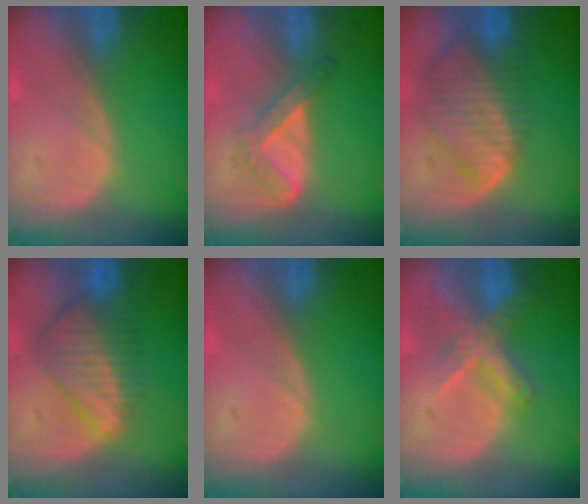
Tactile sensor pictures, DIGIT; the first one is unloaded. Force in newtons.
{"total": 4.5, "press": 4.2, "slide": 1.6}
{"total": 8.9, "press": 7.7, "slide": 4.5}
{"total": 7.6, "press": 7.1, "slide": 2.7}
{"total": 0.0}
{"total": 7.1, "press": 6.0, "slide": 3.8}